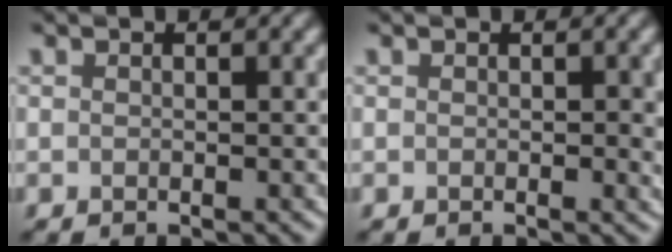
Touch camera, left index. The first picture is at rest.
{"total": 1.4, "force": [0.0, 0.4, 1.3], "torque": [-0.014, -0.004, 0.001]}